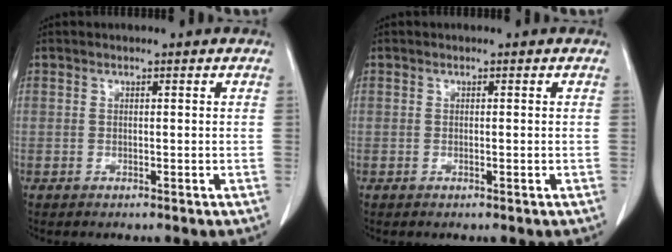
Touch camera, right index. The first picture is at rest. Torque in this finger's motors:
{"motor_torque": [-0.19, 0.16, 0.00, 0.00]}